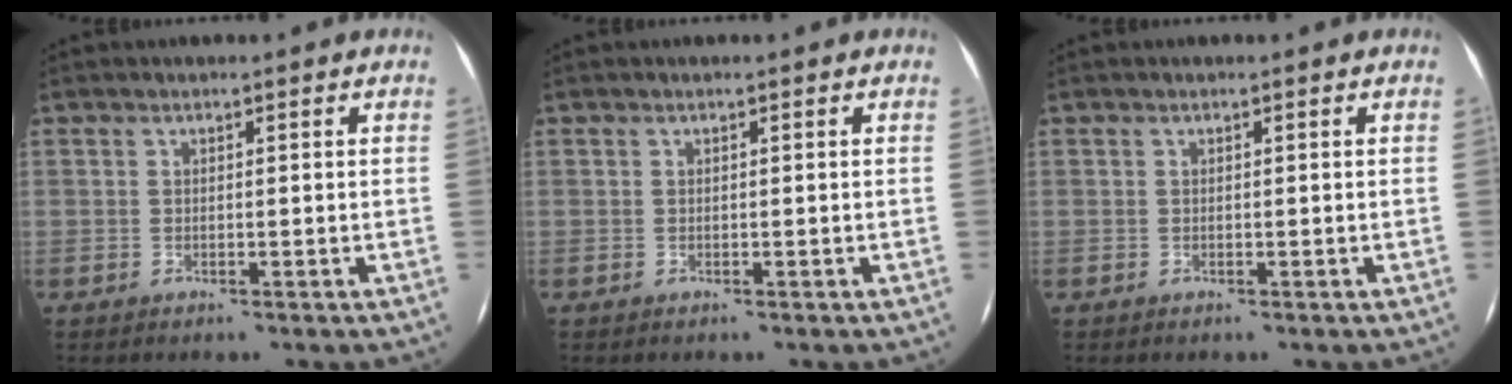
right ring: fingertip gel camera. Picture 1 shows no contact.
{"total": 0.0}
{"total": 0.0}